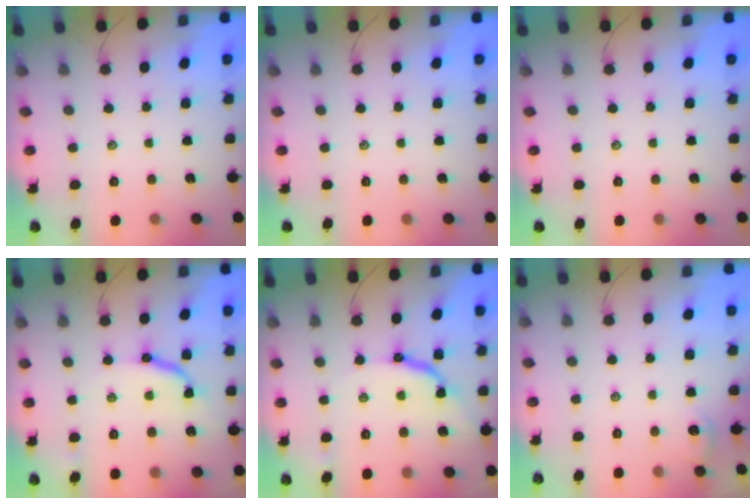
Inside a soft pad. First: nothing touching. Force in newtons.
{"total": 0.0}
{"total": 0.0}
{"total": 10.5, "press": 10.4, "slide": 0.9}
{"total": 9.3, "press": 9.3, "slide": 0.9}
{"total": 0.8, "press": 0.8, "slide": 0.2}